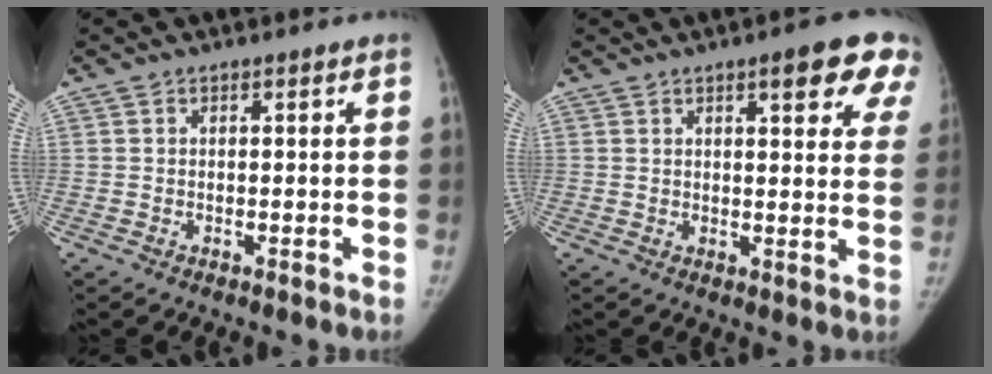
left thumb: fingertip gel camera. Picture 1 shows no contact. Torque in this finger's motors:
{"motor_torque": [1.15, 1.01, 0.78, -0.86, 0.19]}